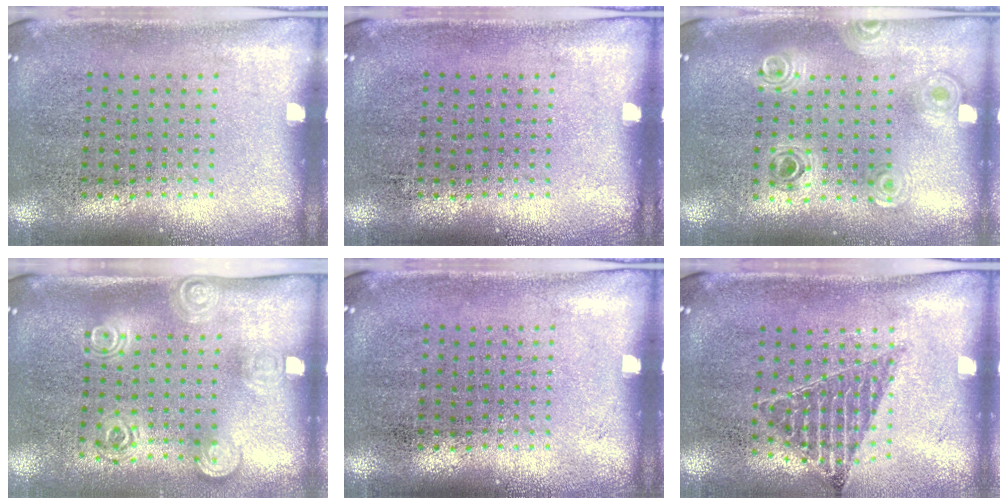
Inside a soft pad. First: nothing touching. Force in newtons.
{"total": 0.0}
{"total": 0.9, "press": 0.9, "slide": 0.1}
{"total": 1.8, "press": 1.3, "slide": 1.2}
{"total": 0.0}
{"total": 0.9, "press": 0.9, "slide": 0.1}